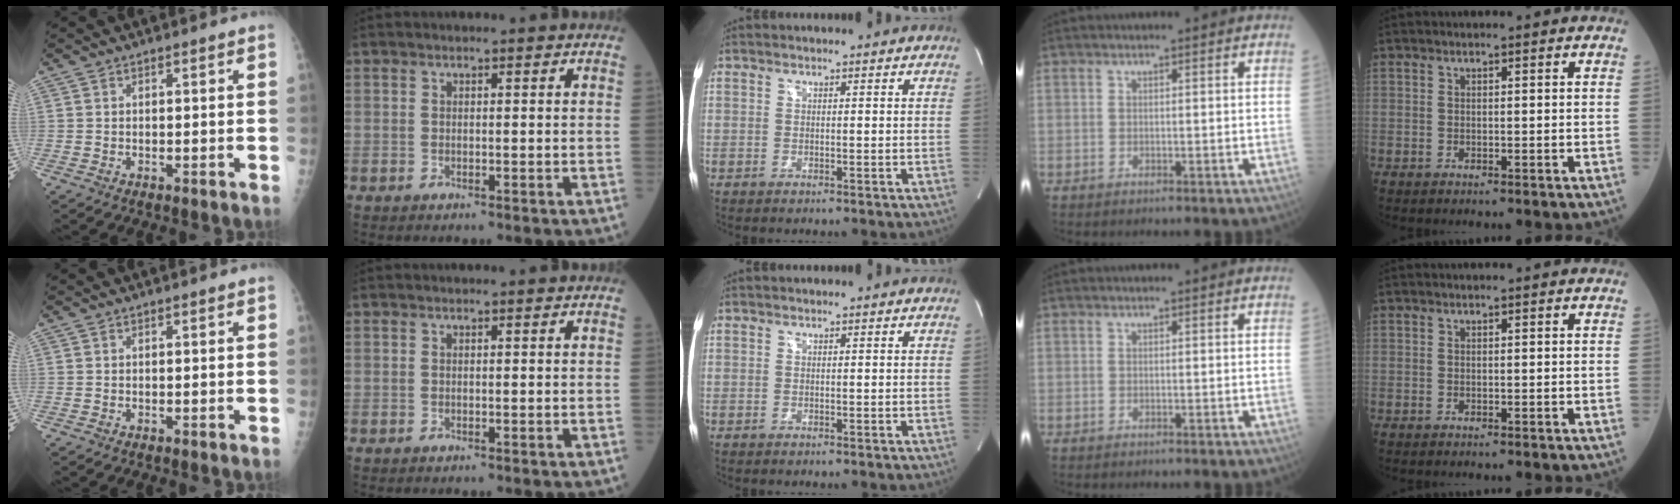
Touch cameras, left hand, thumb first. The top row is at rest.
{}